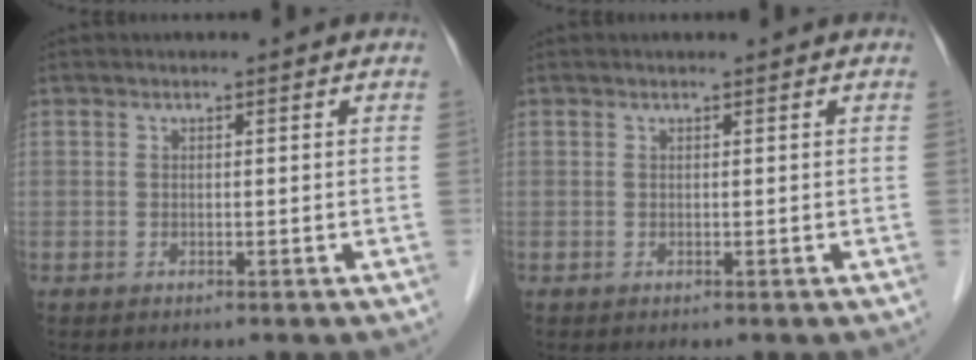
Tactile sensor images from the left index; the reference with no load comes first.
{"total": 0.0}